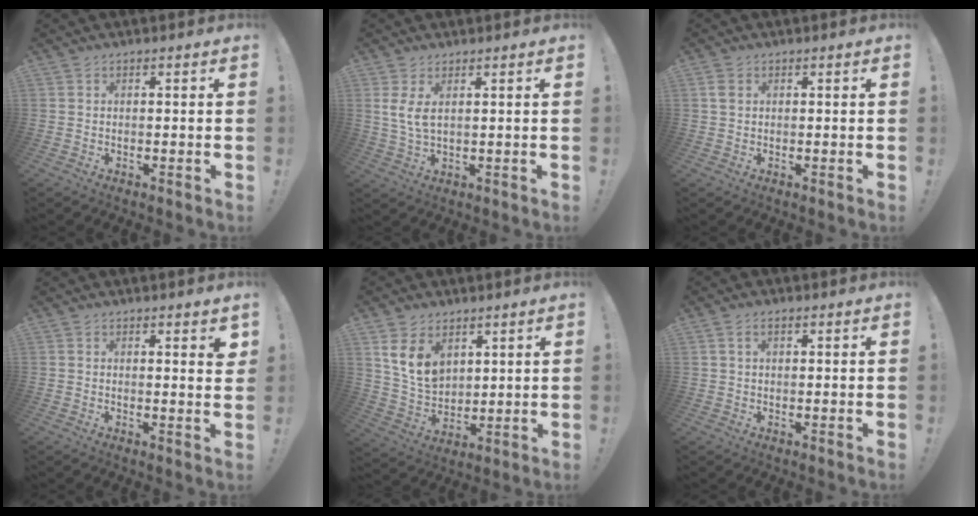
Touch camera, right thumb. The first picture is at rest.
{"total": 5.2, "force": [2.1, 2.0, 4.3], "torque": [-0.082, -0.006, 0.036]}
{"total": 1.9, "force": [0.8, 1.4, 1.0], "torque": [-0.017, 0.002, 0.013]}
{"total": 2.3, "force": [1.6, 0.4, 1.6], "torque": [-0.008, -0.014, 0.022]}
{"total": 11.0, "force": [5.5, 7.6, 5.9], "torque": [-0.113, -0.024, 0.111]}
{"total": 2.8, "force": [1.2, 1.5, 2.0], "torque": [-0.040, 0.006, 0.023]}